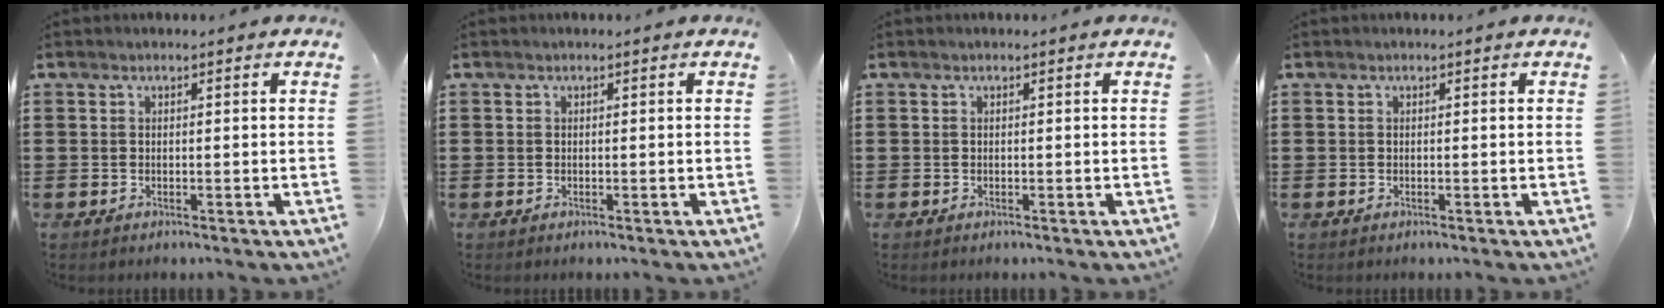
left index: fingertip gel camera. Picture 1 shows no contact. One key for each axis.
{"total": 0.0}
{"total": 0.0}
{"total": 0.0}